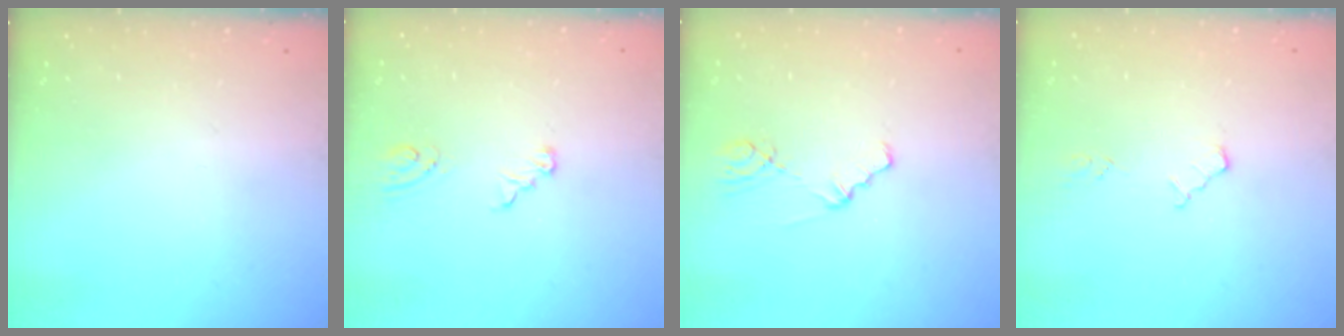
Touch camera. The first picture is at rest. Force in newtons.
{"total": 3.2, "press": 3.1, "slide": 0.3}
{"total": 1.2, "press": 1.2, "slide": 0.2}
{"total": 4.0, "press": 4.0, "slide": 0.6}